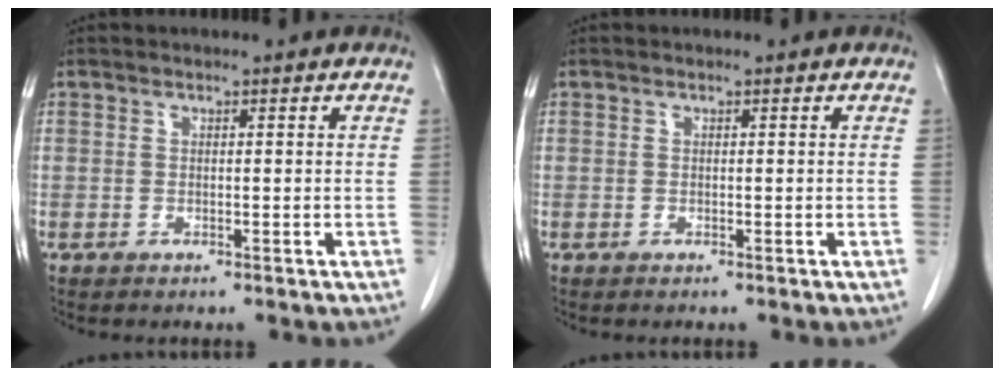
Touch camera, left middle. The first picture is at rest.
{"total": 0.0}